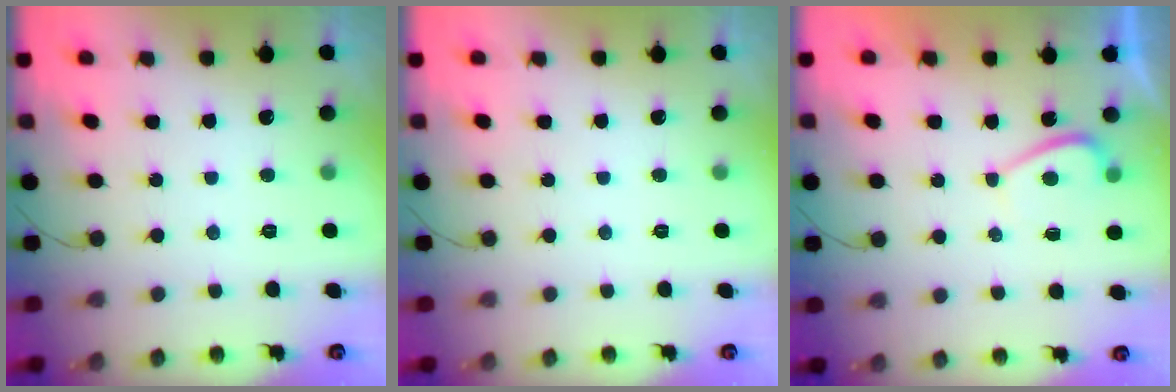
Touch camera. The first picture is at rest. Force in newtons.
{"total": 0.0}
{"total": 2.3, "press": 2.1, "slide": 0.7}